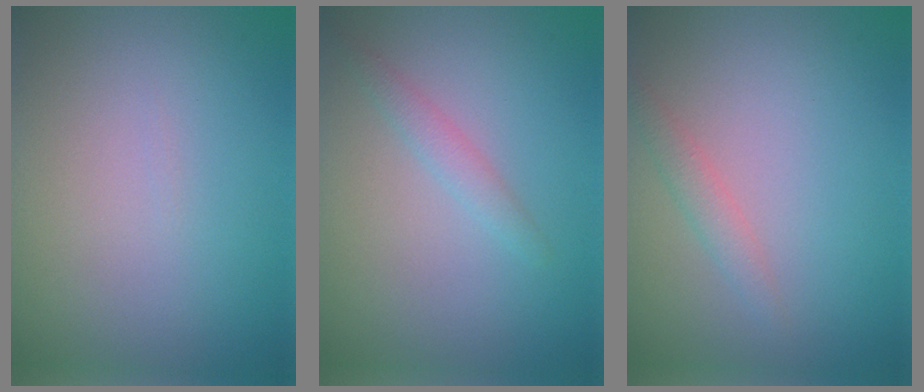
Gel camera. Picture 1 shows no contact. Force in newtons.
{"total": 1.5, "press": 1.5, "slide": 0.1}
{"total": 1.4, "press": 1.4, "slide": 0.1}